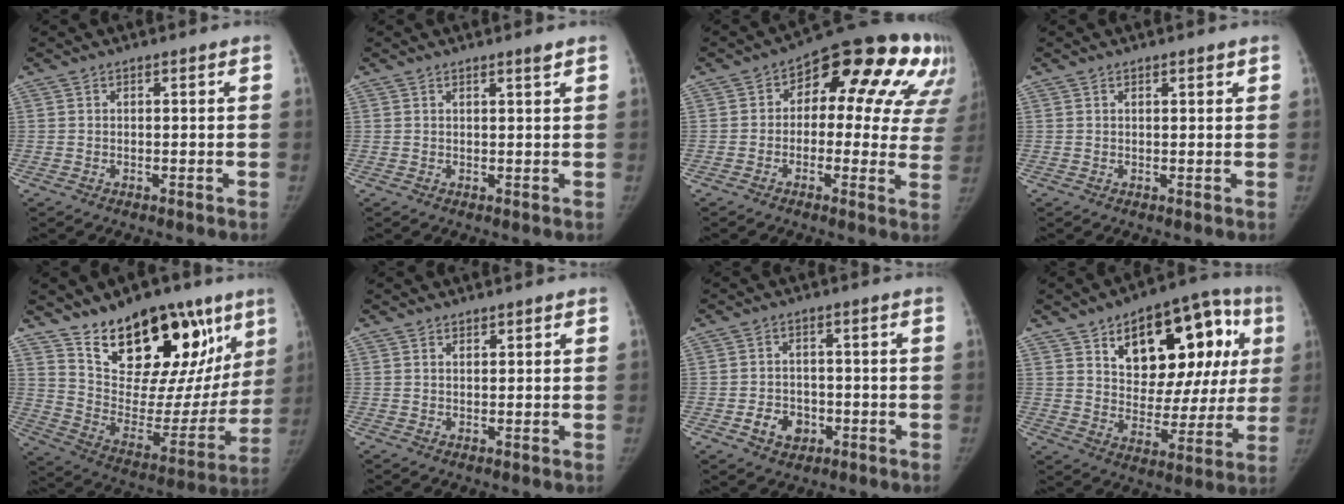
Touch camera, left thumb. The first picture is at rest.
{"total": 1.2, "force": [0.9, -0.1, 0.8], "torque": [-0.010, -0.009, 0.016]}
{"total": 20.0, "force": [7.0, 10.8, 15.3], "torque": [-0.137, 0.033, 0.078]}
{"total": 1.2, "force": [0.8, 0.3, 0.8], "torque": [-0.009, -0.003, 0.012]}
{"total": 27.6, "force": [16.7, 14.3, 16.7], "torque": [-0.191, -0.060, 0.268]}
{"total": 1.1, "force": [0.8, 0.5, 0.5], "torque": [-0.001, -0.005, 0.011]}
{"total": 5.5, "force": [-2.0, 4.3, 2.6], "torque": [-0.025, 0.013, -0.027]}
{"total": 23.9, "force": [8.6, 12.9, 18.2], "torque": [-0.197, 0.000, 0.124]}